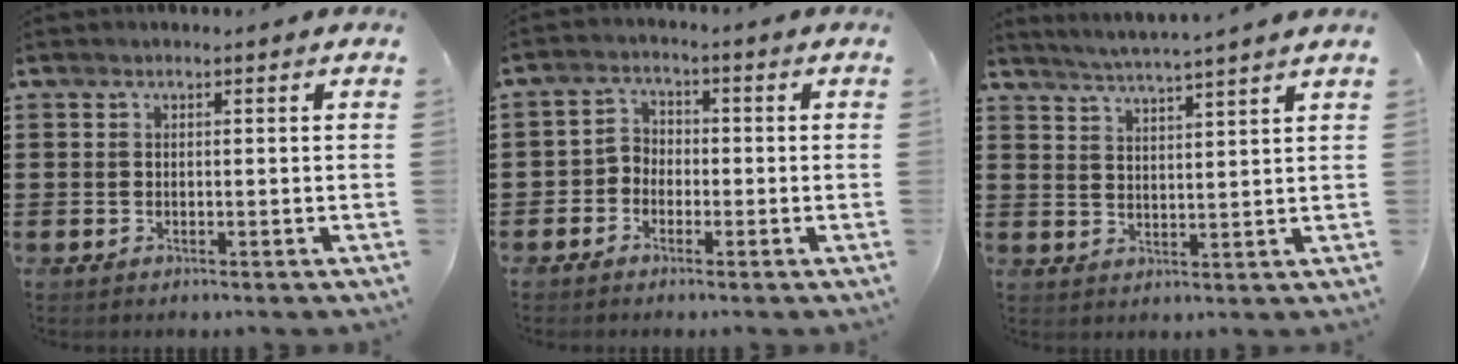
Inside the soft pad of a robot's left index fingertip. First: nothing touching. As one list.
[{"total": 3.0, "force": [-2.0, 2.2, 0.5], "torque": [-0.020, 0.009, -0.046]}, {"total": 4.0, "force": [3.6, -1.2, 1.1], "torque": [-0.033, -0.023, 0.062]}]